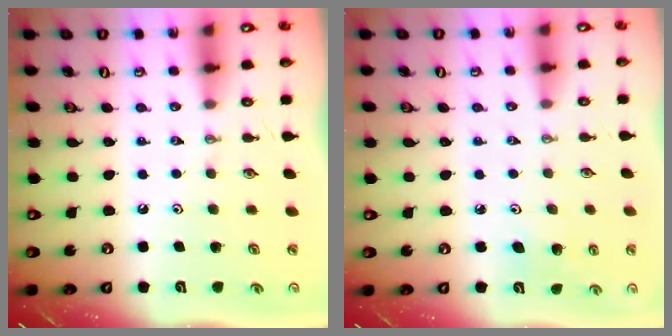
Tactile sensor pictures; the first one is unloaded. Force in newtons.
{"total": 4.4, "press": 4.0, "slide": 1.8}